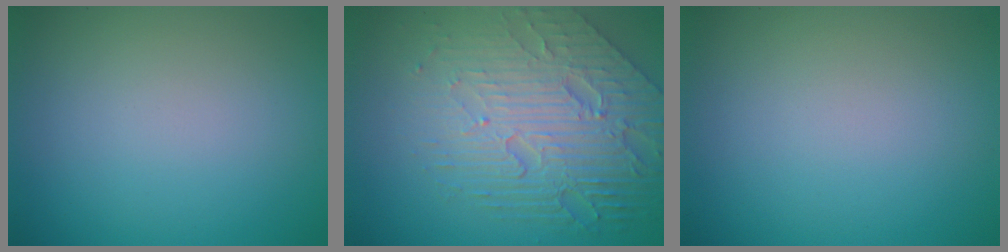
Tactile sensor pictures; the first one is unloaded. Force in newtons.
{"total": 8.4, "press": 5.7, "slide": 6.2}
{"total": 0.0}